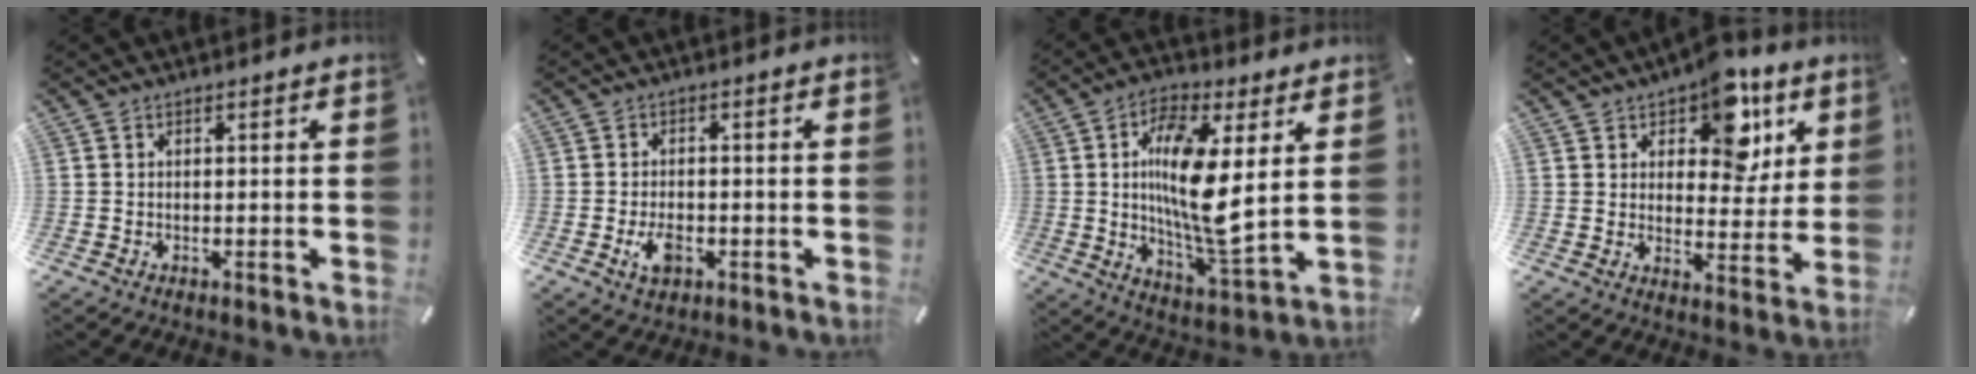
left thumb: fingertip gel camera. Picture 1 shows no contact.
{"total": 4.4, "force": [-1.5, 2.7, 3.2], "torque": [-0.065, -0.003, -0.030]}
{"total": 15.1, "force": [2.8, 4.6, 14.1], "torque": [-0.281, -0.027, 0.036]}
{"total": 12.3, "force": [7.0, 7.5, 6.7], "torque": [-0.090, -0.043, 0.121]}